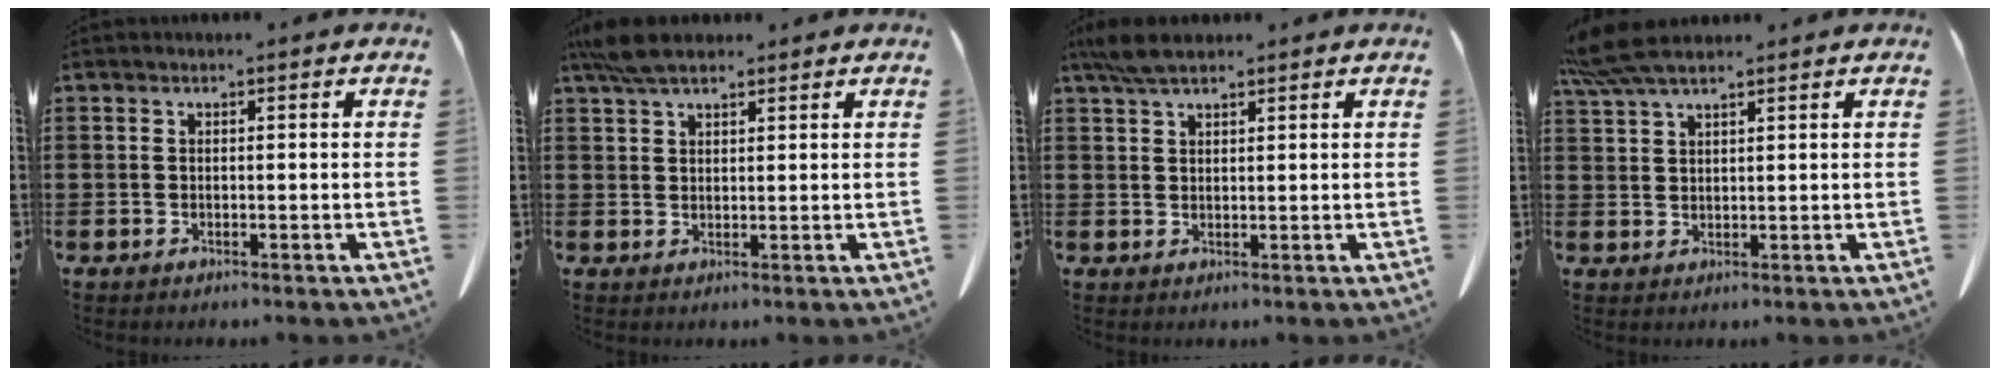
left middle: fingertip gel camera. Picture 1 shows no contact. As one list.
[{"total": 5.1, "force": [4.1, 1.5, 2.6], "torque": [-0.062, -0.001, 0.079]}, {"total": 4.0, "force": [3.2, 1.2, 2.1], "torque": [-0.050, 0.000, 0.061]}, {"total": 5.9, "force": [4.7, 1.1, 3.5], "torque": [-0.088, -0.009, 0.087]}]